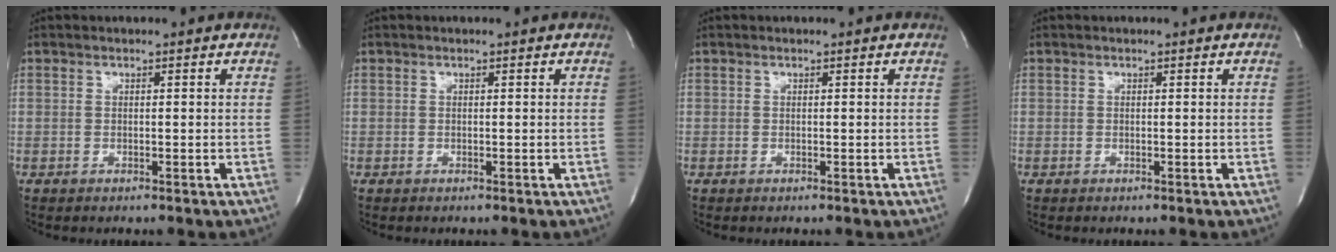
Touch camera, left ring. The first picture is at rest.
{"total": 0.0}
{"total": 0.0}
{"total": 0.0}